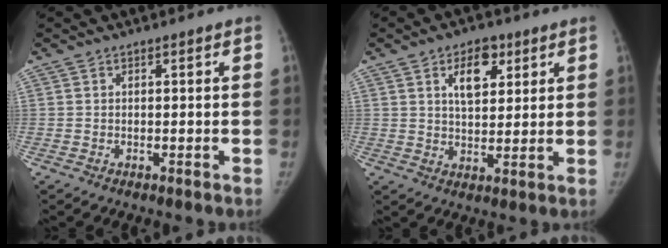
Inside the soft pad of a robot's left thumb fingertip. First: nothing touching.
{"total": 7.8, "force": [3.6, 4.4, 5.3], "torque": [-0.057, -0.018, 0.057]}